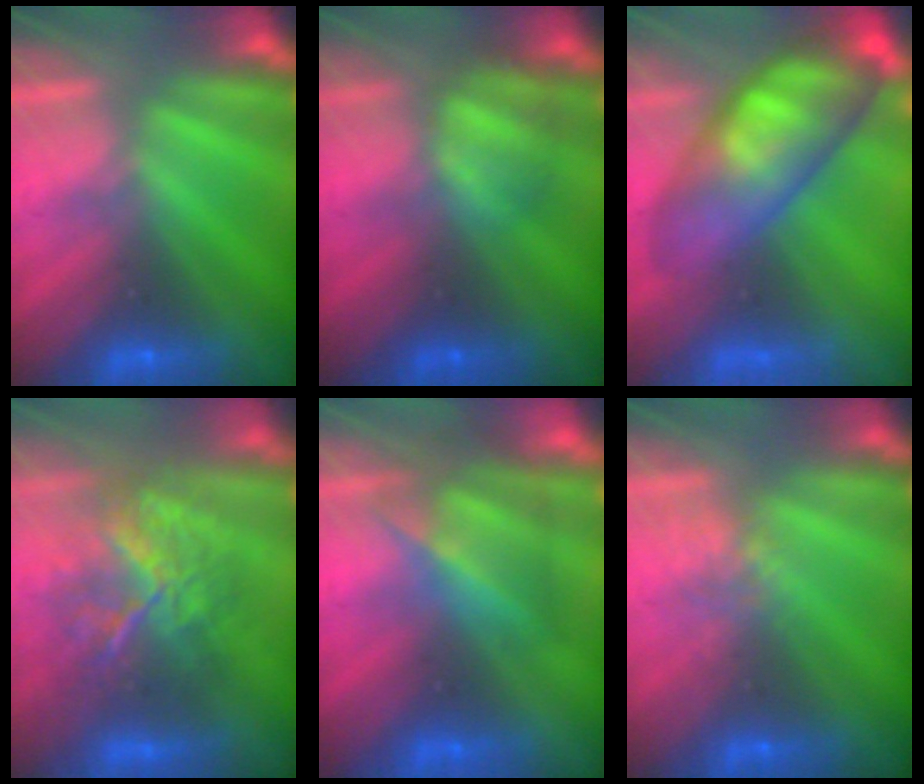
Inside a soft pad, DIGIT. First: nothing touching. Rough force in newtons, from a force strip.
{"total": 2.4}
{"total": 7.8}
{"total": 7.7}
{"total": 4.1}
{"total": 2.2}